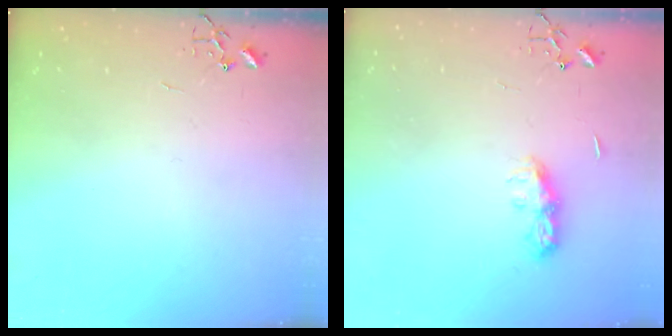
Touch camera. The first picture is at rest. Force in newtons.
{"total": 7.8, "press": 7.8, "slide": 0.4}